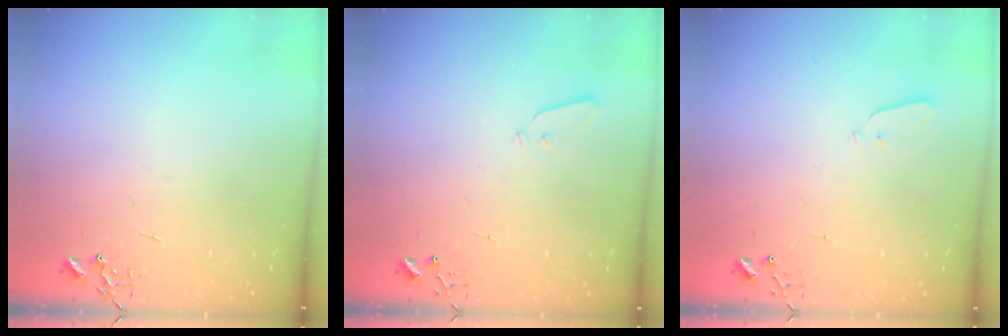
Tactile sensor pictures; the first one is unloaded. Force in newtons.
{"total": 3.0, "press": 2.9, "slide": 0.7}
{"total": 3.1, "press": 3.0, "slide": 0.9}